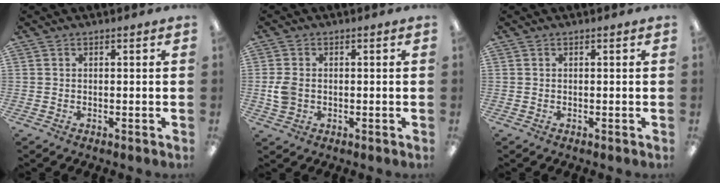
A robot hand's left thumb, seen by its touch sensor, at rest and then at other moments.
{"total": 4.2, "force": [-0.3, 3.3, 2.6], "torque": [-0.059, 0.003, -0.008]}
{"total": 0.0}